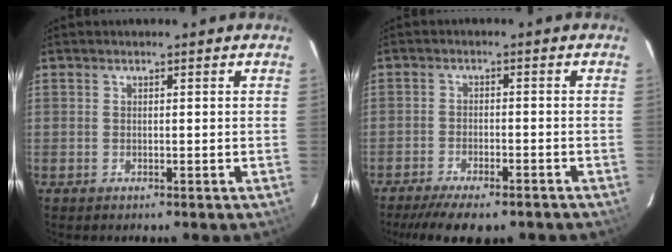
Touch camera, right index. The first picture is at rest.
{"total": 11.3, "force": [-9.0, 3.2, 6.0], "torque": [-0.134, -0.027, -0.140]}